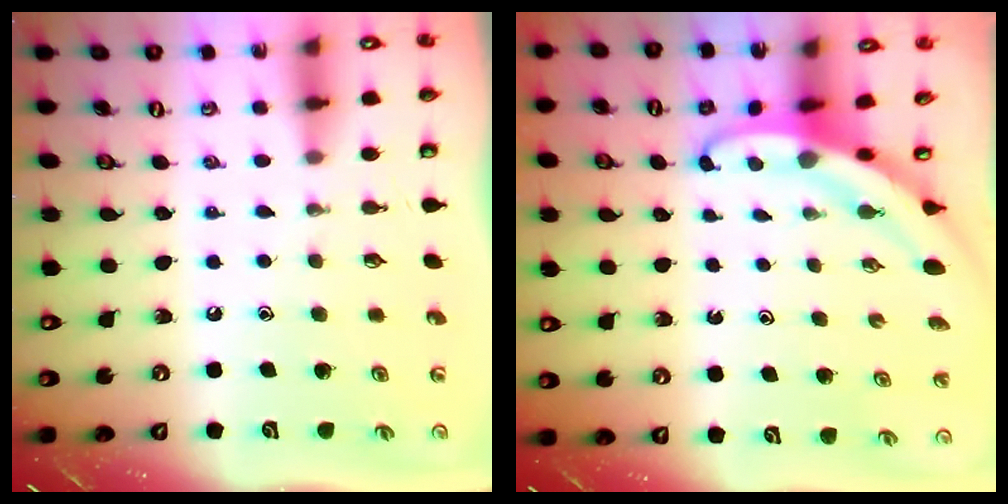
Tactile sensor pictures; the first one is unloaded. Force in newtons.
{"total": 5.1, "press": 5.1, "slide": 0.2}